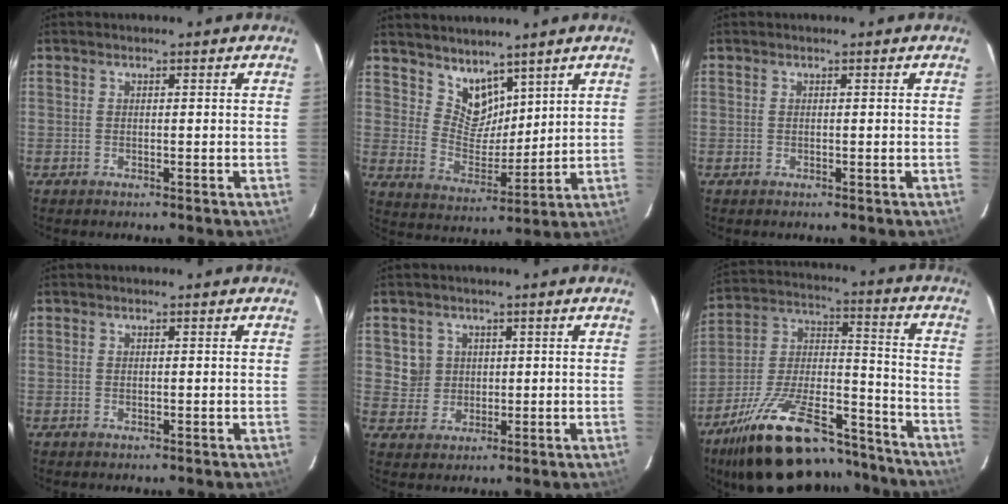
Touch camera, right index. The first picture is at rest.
{"total": 8.1, "force": [6.4, 4.4, 2.5], "torque": [-0.035, 0.000, 0.129]}
{"total": 0.0}
{"total": 0.0}
{"total": 4.6, "force": [1.2, 4.4, 0.4], "torque": [0.002, 0.013, 0.027]}
{"total": 27.6, "force": [-20.6, 9.9, 15.4], "torque": [-0.280, 0.003, -0.313]}